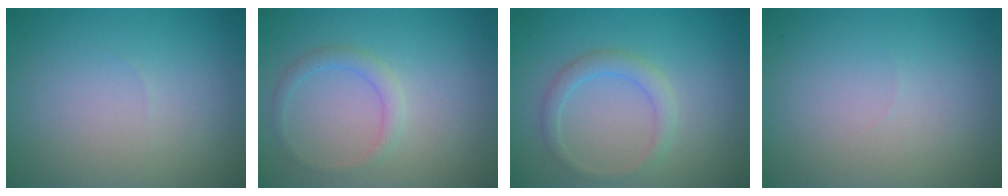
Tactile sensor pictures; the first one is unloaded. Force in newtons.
{"total": 1.6, "press": 1.6, "slide": 0.2}
{"total": 2.0, "press": 2.0, "slide": 0.3}
{"total": 0.0}